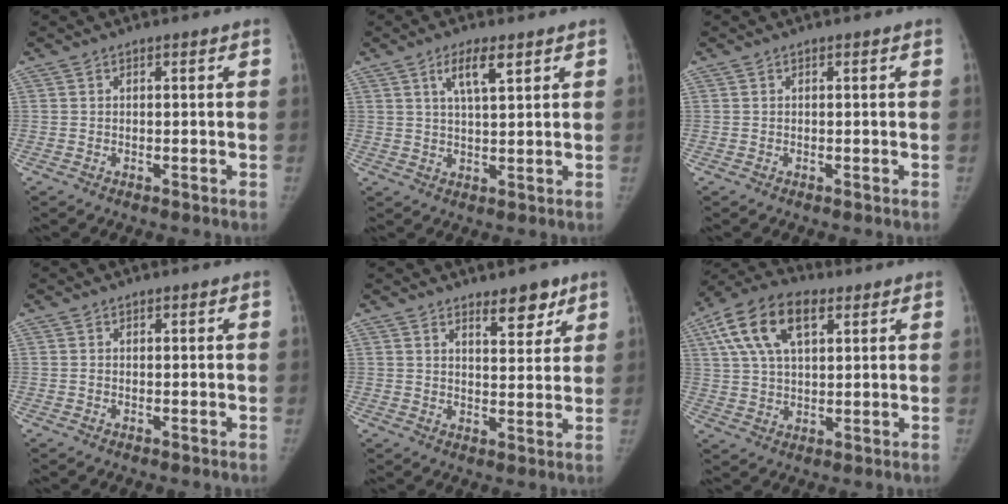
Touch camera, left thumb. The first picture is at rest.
{"total": 5.4, "force": [2.9, 1.5, 4.3], "torque": [-0.072, -0.011, 0.053]}
{"total": 0.0}
{"total": 0.0}
{"total": 5.7, "force": [4.1, 2.3, 3.2], "torque": [-0.018, -0.030, 0.060]}
{"total": 13.4, "force": [5.5, 7.6, 9.6], "torque": [-0.168, 0.012, 0.095]}